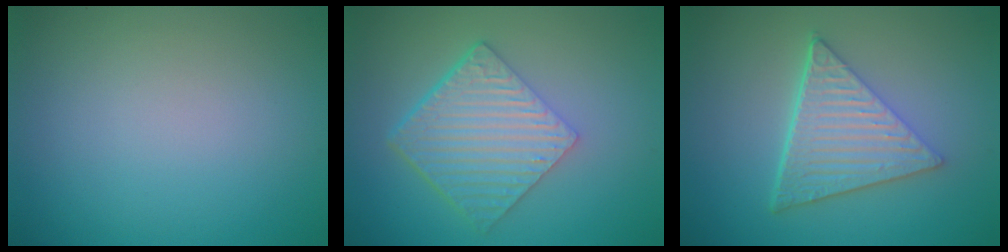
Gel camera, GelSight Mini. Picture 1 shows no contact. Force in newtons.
{"total": 6.5, "press": 4.4, "slide": 4.7}
{"total": 6.4, "press": 4.4, "slide": 4.6}